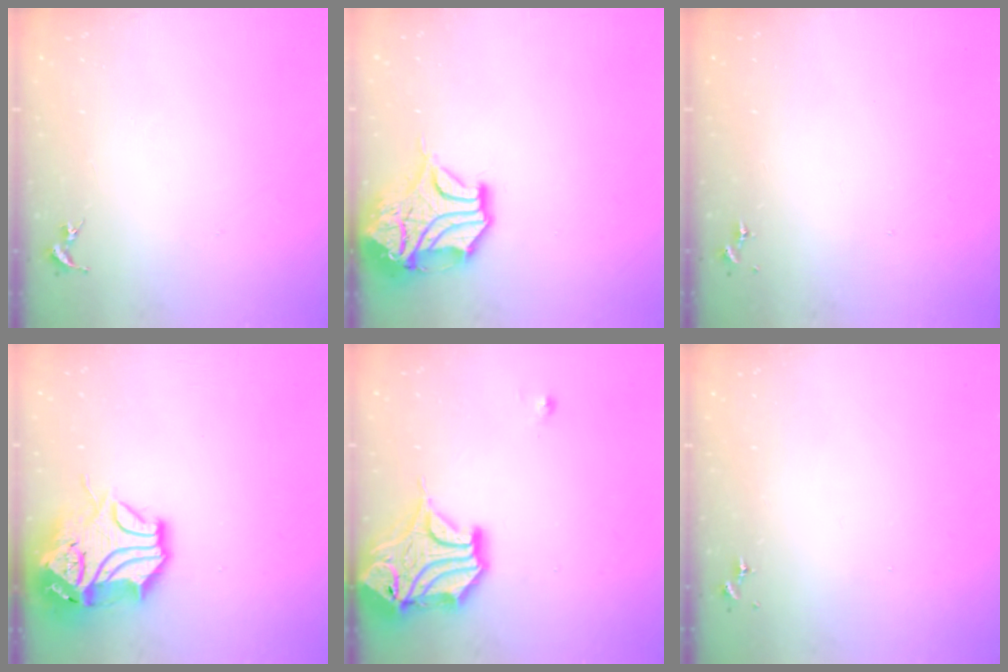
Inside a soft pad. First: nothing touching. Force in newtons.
{"total": 15.8, "press": 15.6, "slide": 2.5}
{"total": 0.0}
{"total": 15.5, "press": 15.3, "slide": 2.3}
{"total": 18.1, "press": 17.9, "slide": 2.5}
{"total": 0.0}